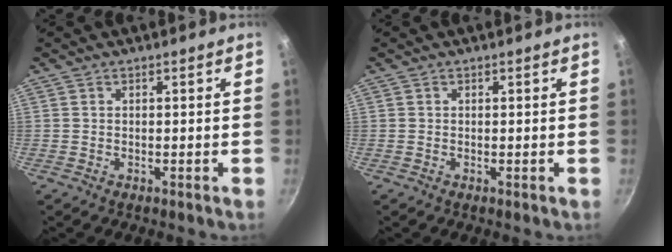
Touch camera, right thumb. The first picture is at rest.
{"total": 0.0}